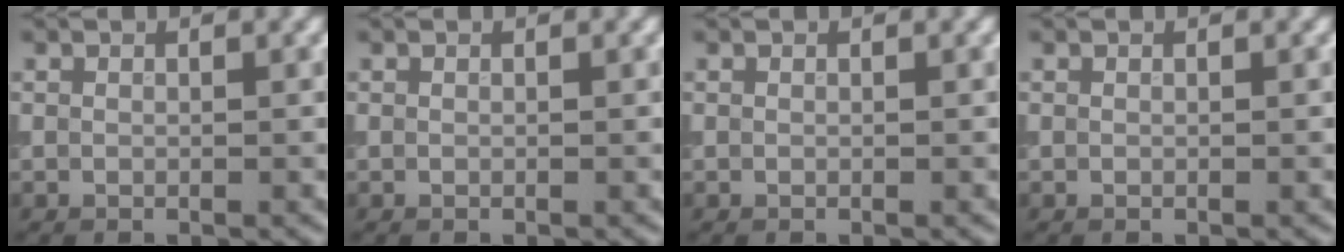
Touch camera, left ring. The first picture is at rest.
{"total": 0.0}
{"total": 0.0}
{"total": 0.0}